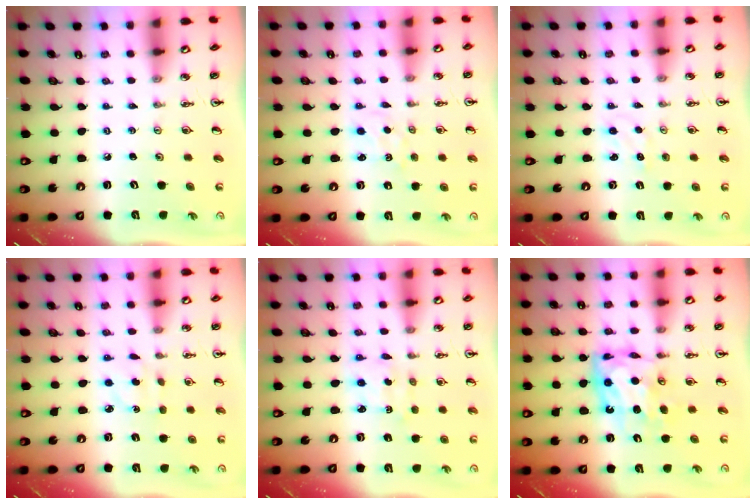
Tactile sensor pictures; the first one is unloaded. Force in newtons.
{"total": 2.3, "press": 2.3, "slide": 0.4}
{"total": 2.3, "press": 2.3, "slide": 0.2}
{"total": 3.3, "press": 3.3, "slide": 0.4}
{"total": 2.0, "press": 1.9, "slide": 0.5}
{"total": 10.2, "press": 10.2, "slide": 0.9}